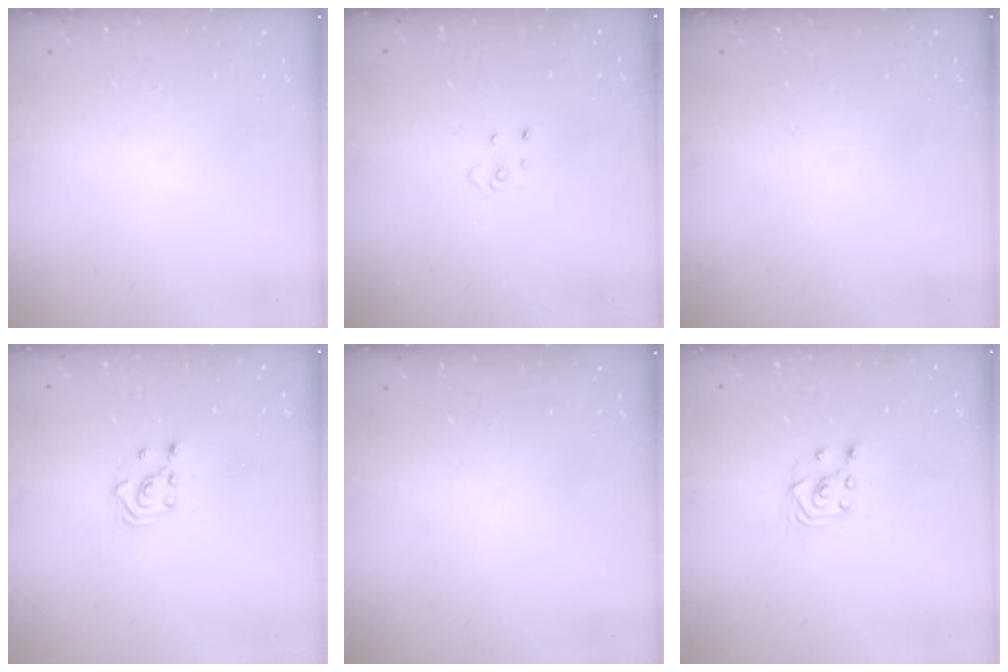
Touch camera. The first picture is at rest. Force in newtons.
{"total": 2.9, "press": 2.9, "slide": 0.2}
{"total": 0.0}
{"total": 2.9, "press": 2.9, "slide": 0.2}
{"total": 0.0}
{"total": 2.9, "press": 2.7, "slide": 1.0}